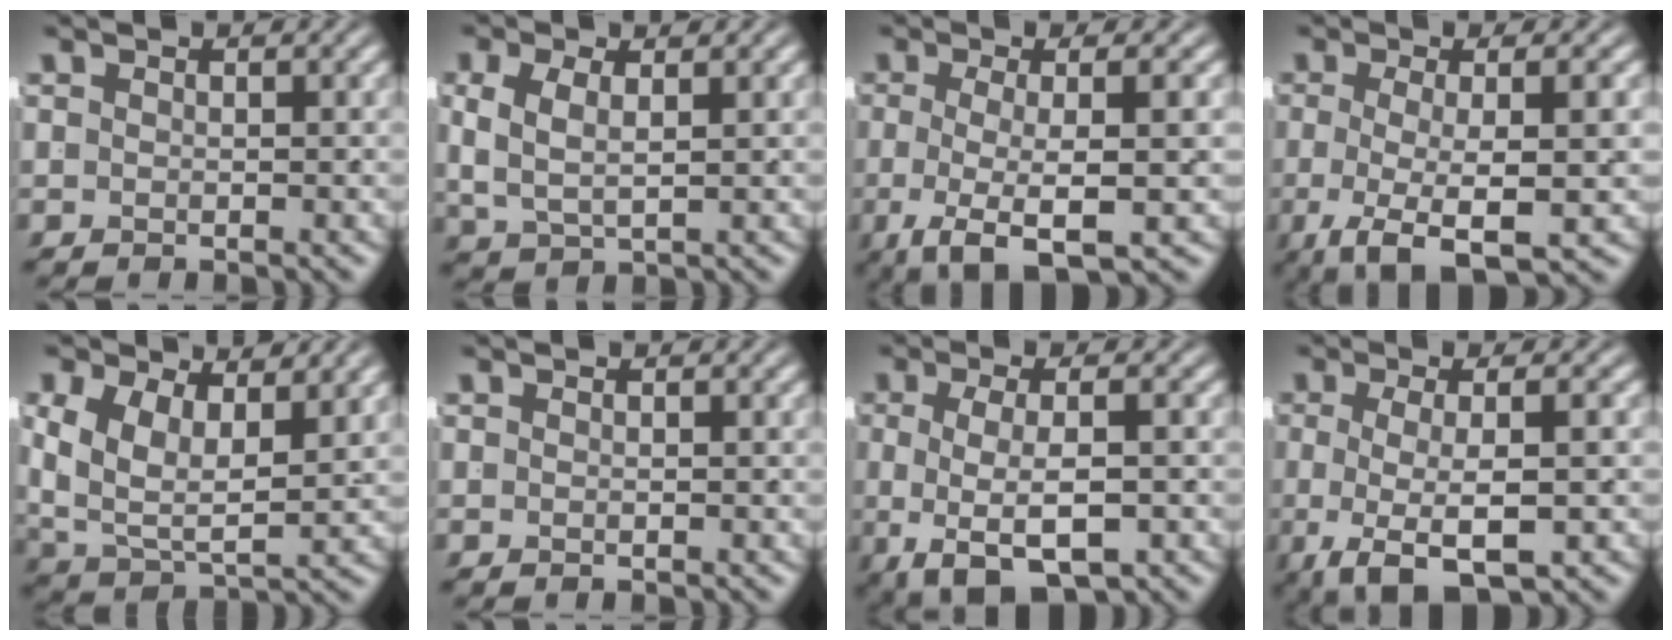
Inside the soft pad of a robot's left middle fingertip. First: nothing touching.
{"total": 4.1, "force": [0.8, 2.7, 3.0], "torque": [-0.071, -0.007, 0.022]}
{"total": 6.2, "force": [-2.9, 1.4, 5.3], "torque": [-0.107, -0.031, -0.027]}
{"total": 6.8, "force": [-3.5, 1.9, 5.6], "torque": [-0.113, -0.037, -0.034]}
{"total": 6.9, "force": [1.1, 5.1, 4.5], "torque": [-0.115, -0.027, 0.028]}
{"total": 0.0}
{"total": 7.0, "force": [-2.9, 2.9, 5.7], "torque": [-0.111, -0.029, -0.021]}
{"total": 6.4, "force": [-2.8, 1.8, 5.5], "torque": [-0.108, -0.031, -0.023]}